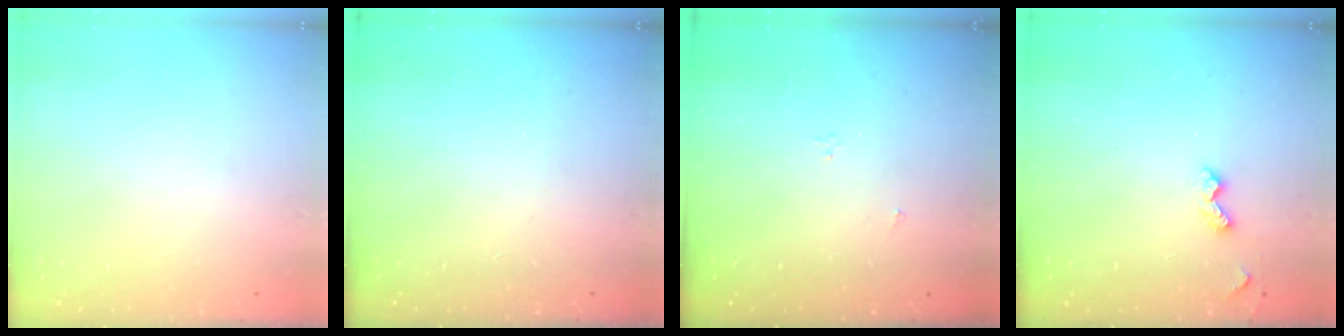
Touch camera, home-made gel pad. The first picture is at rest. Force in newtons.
{"total": 0.0}
{"total": 3.0, "press": 3.0, "slide": 0.5}
{"total": 5.3, "press": 5.2, "slide": 0.7}